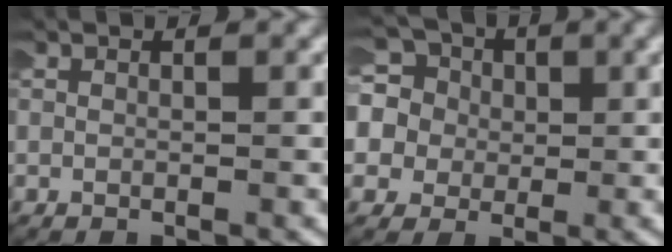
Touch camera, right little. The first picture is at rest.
{"total": 10.1, "force": [0.1, 9.4, 3.6], "torque": [-0.131, -0.022, -0.011]}